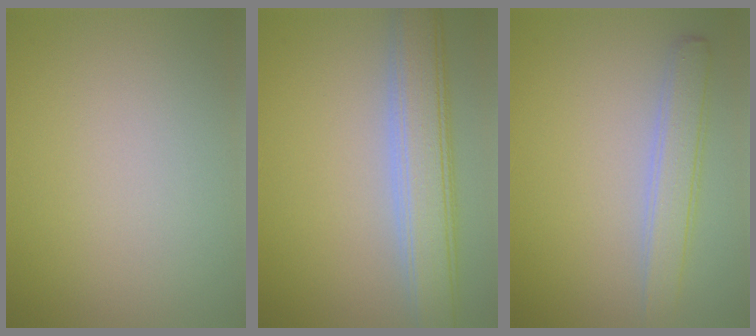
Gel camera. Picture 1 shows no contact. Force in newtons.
{"total": 6.0, "press": 5.9, "slide": 0.5}
{"total": 2.9, "press": 2.9, "slide": 0.2}